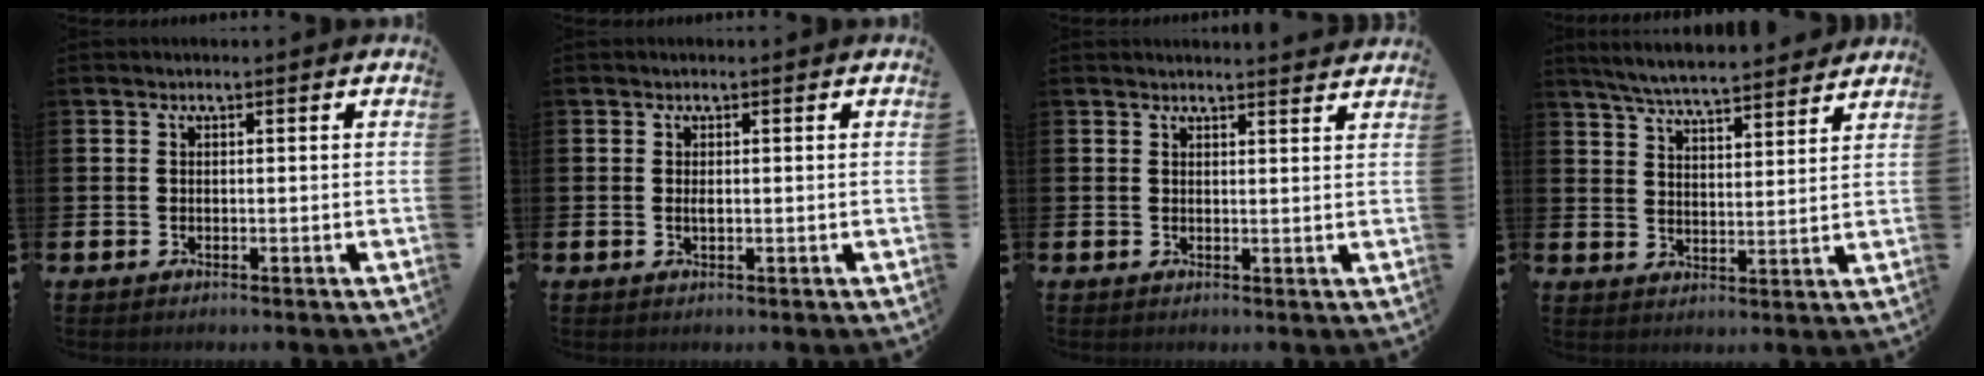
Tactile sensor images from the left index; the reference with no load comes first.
{"total": 0.7, "force": [0.1, 0.2, 0.7], "torque": [-0.011, 0.000, 0.000]}
{"total": 2.0, "force": [2.0, 0.0, -0.1], "torque": [0.009, -0.017, 0.034]}
{"total": 6.2, "force": [6.1, 0.3, 1.3], "torque": [-0.050, -0.034, 0.108]}